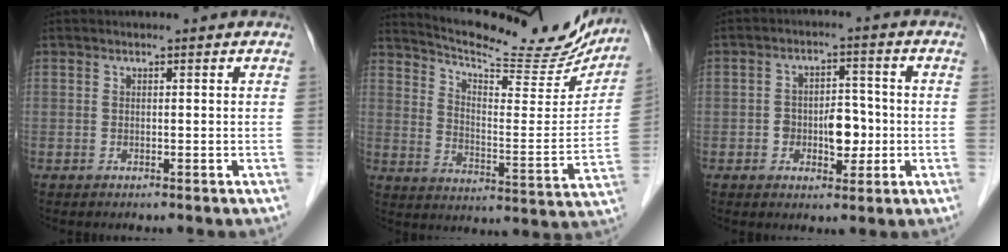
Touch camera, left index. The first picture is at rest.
{"total": 21.9, "force": [20.1, 4.1, 7.8], "torque": [-0.121, -0.038, 0.271]}
{"total": 5.9, "force": [-1.2, 3.3, 4.7], "torque": [-0.073, 0.012, -0.016]}